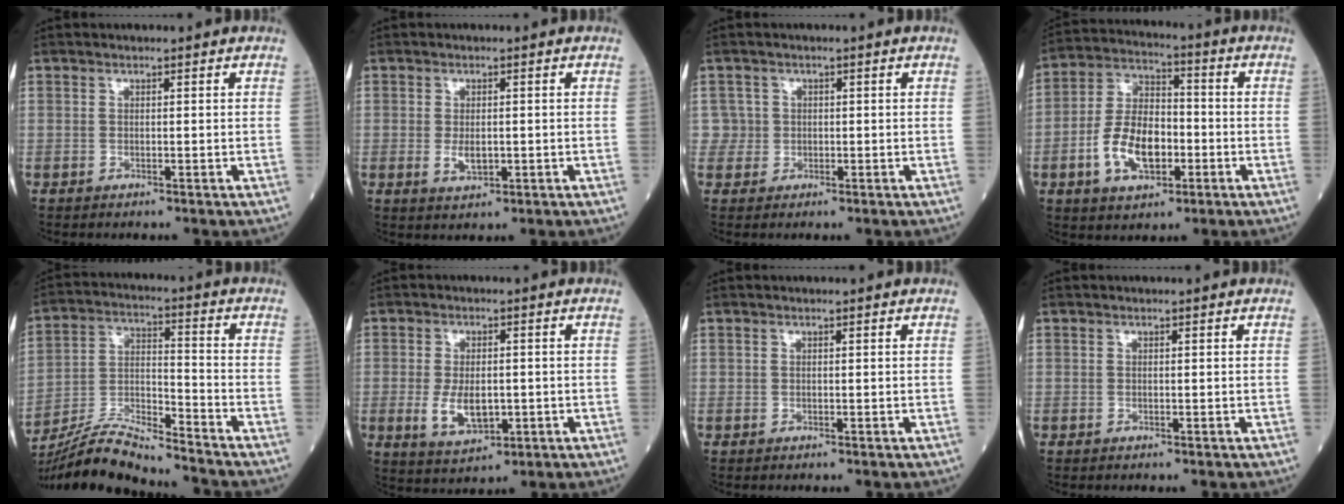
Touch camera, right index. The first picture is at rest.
{"total": 2.8, "force": [-0.3, 1.4, 2.4], "torque": [-0.046, -0.003, 0.001]}
{"total": 2.1, "force": [0.1, 2.1, -0.5], "torque": [0.024, 0.008, 0.000]}
{"total": 11.4, "force": [-3.3, 6.2, 9.0], "torque": [-0.187, 0.015, -0.056]}
{"total": 12.4, "force": [-11.8, -0.4, 3.8], "torque": [-0.079, 0.008, -0.219]}
{"total": 6.5, "force": [-1.1, 3.2, 5.5], "torque": [-0.108, -0.010, -0.008]}
{"total": 0.0}
{"total": 0.0}